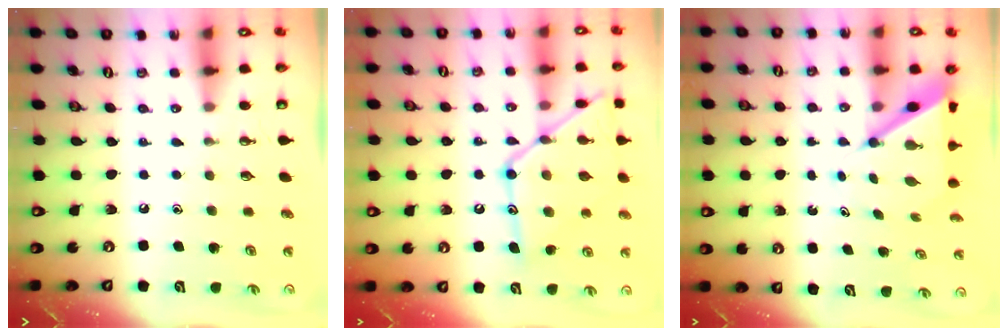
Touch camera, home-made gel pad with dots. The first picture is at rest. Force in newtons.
{"total": 18.7, "press": 18.6, "slide": 1.6}
{"total": 7.5, "press": 7.4, "slide": 0.7}